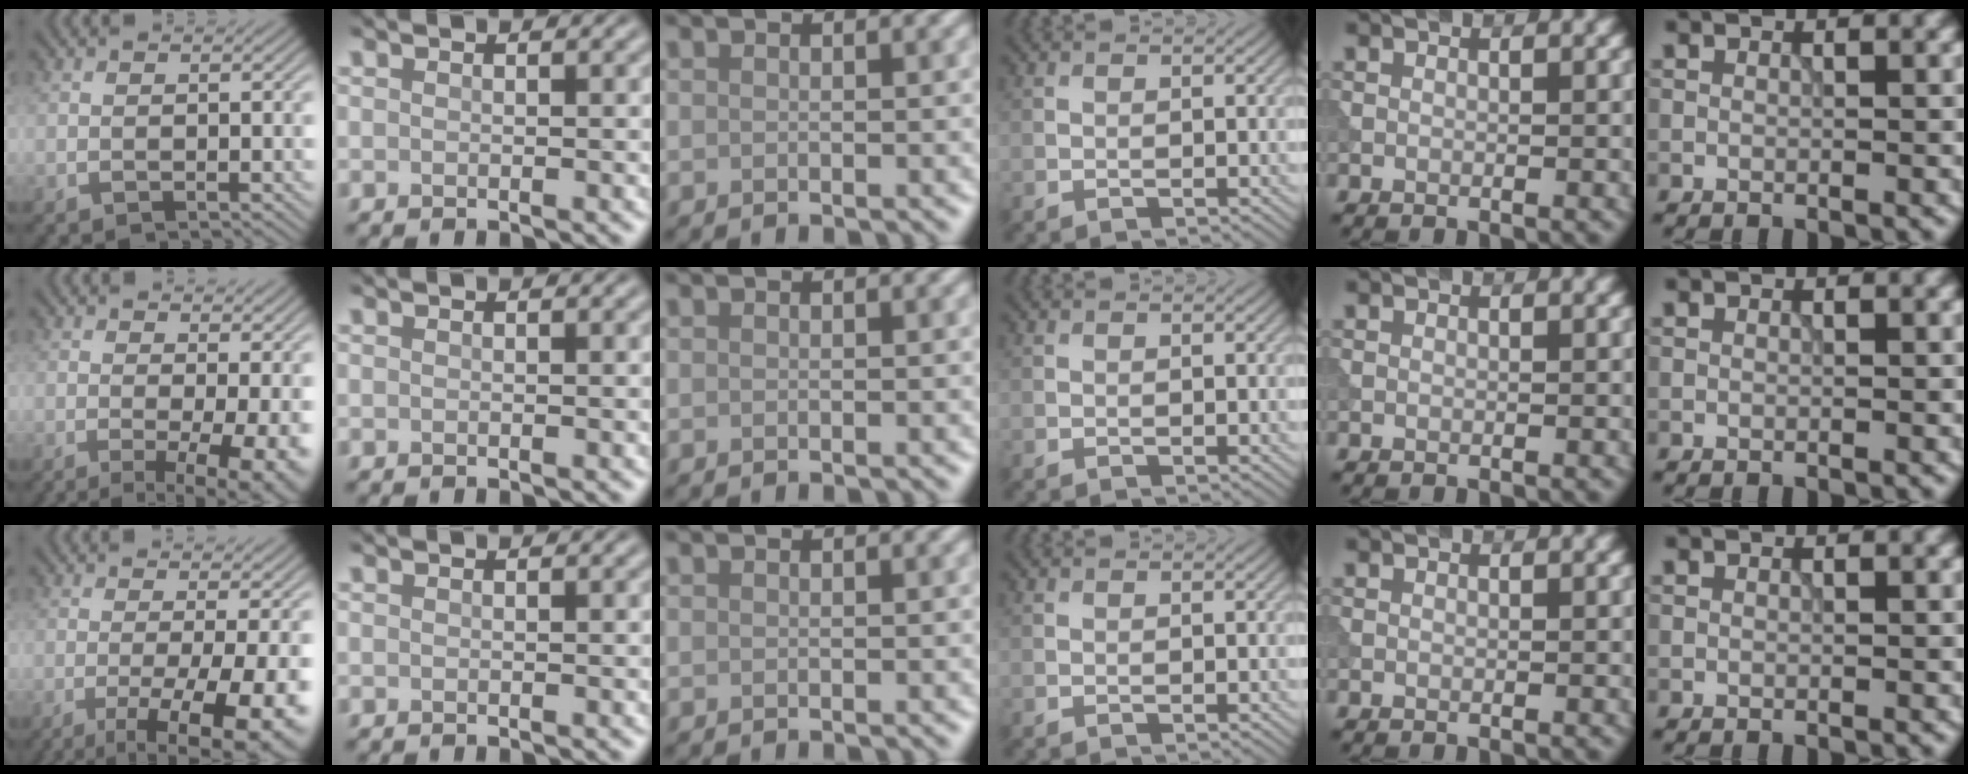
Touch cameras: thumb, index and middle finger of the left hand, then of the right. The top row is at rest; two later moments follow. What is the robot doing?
{"motion": "extract", "object": "tissue"}